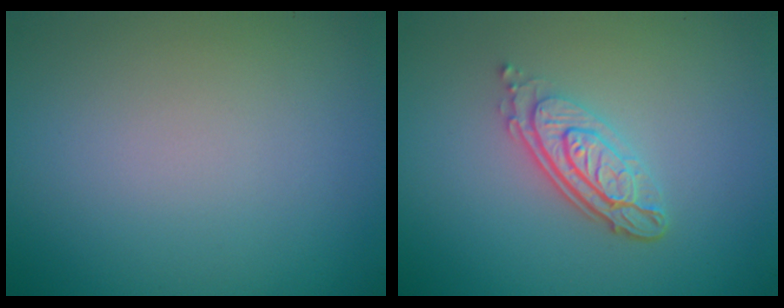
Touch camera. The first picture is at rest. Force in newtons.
{"total": 3.9, "press": 2.9, "slide": 2.6}